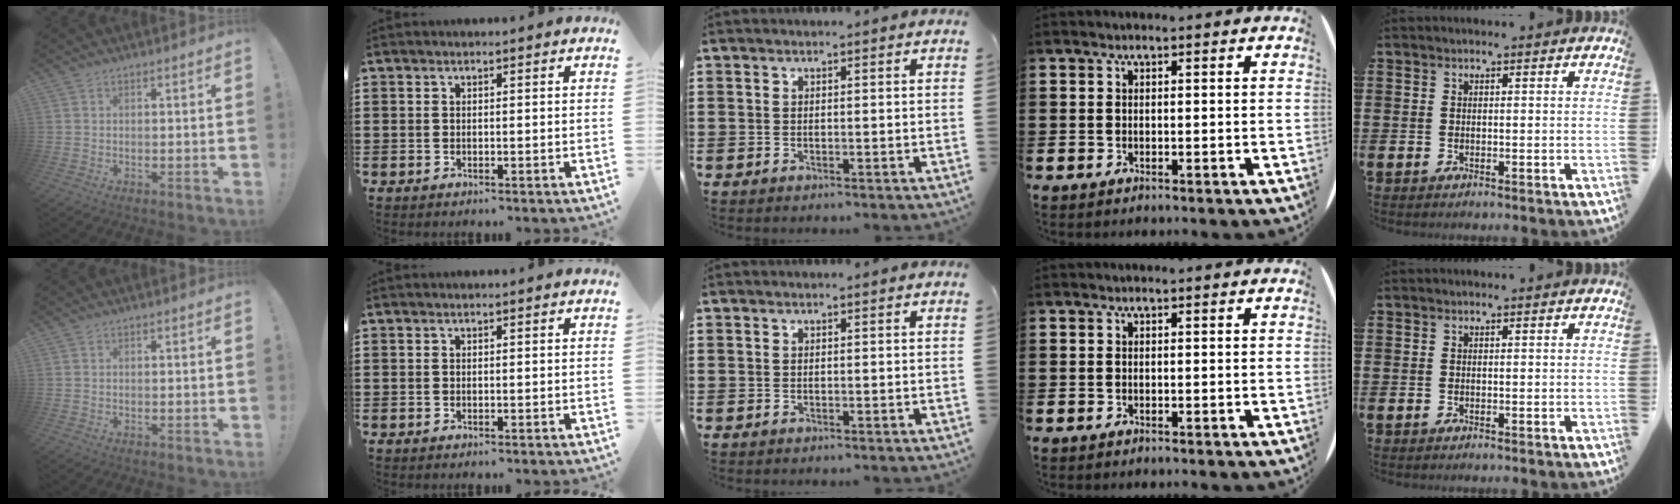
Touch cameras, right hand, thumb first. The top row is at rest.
{}